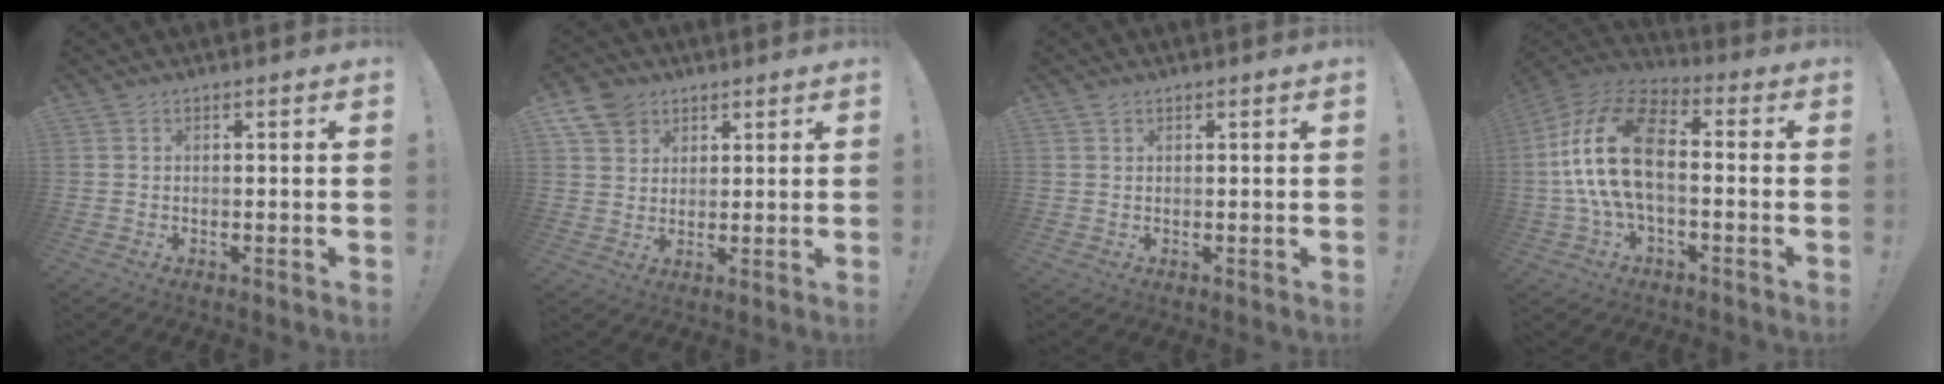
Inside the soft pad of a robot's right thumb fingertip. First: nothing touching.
{"total": 7.9, "force": [5.0, 5.6, 2.4], "torque": [-0.037, -0.028, 0.099]}
{"total": 0.6, "force": [0.5, 0.1, 0.4], "torque": [-0.016, 0.003, 0.011]}
{"total": 19.1, "force": [0.1, 10.5, 16.0], "torque": [-0.310, 0.020, 0.008]}